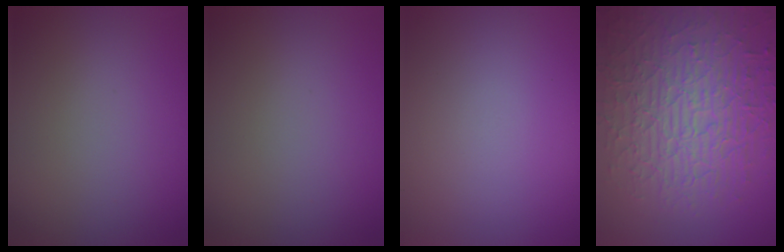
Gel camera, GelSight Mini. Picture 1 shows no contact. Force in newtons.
{"total": 0.0}
{"total": 0.0}
{"total": 8.9, "press": 6.3, "slide": 6.4}